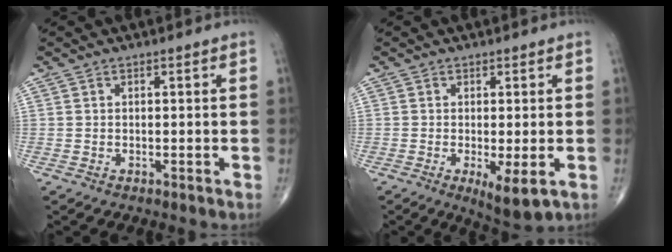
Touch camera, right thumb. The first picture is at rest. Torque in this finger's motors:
{"motor_torque": [-0.41, 0.10, -0.04, -0.08, 0.00]}